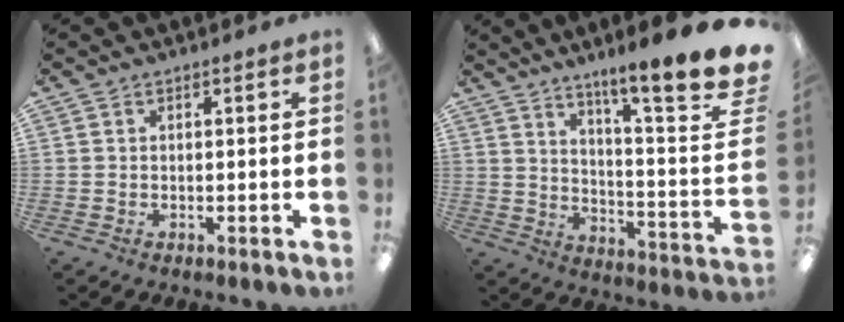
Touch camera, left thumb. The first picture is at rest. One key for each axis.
{"total": 14.2, "fx": 10.9, "fy": 0.4, "fz": 9.1, "tx": -0.141, "ty": -0.100, "tz": 0.168}